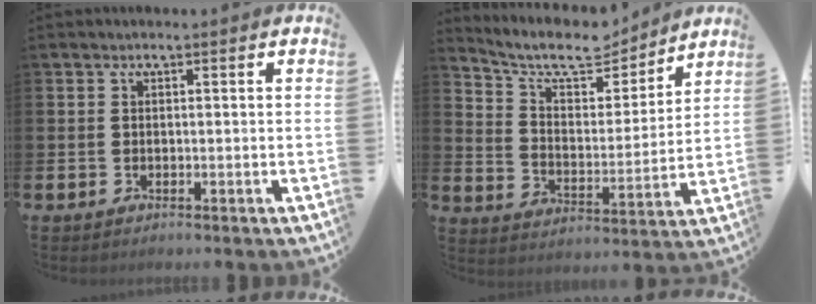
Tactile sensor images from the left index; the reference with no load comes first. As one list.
[{"total": 9.9, "force": [8.8, 3.0, 3.3], "torque": [-0.093, -0.061, 0.152]}]